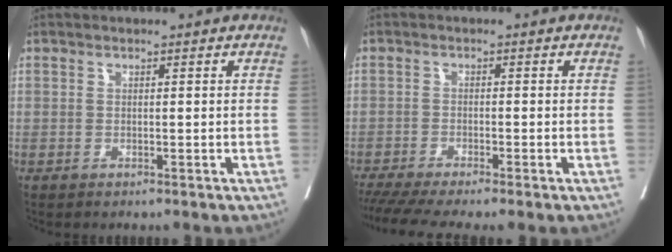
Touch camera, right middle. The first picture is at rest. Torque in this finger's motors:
{"motor_torque": [1.10, -1.04, 0.18, 0.11]}